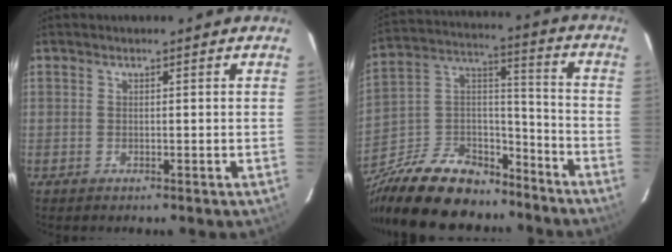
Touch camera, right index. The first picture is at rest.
{"total": 25.0, "force": [-18.3, 12.5, 11.6], "torque": [-0.266, 0.043, -0.288]}